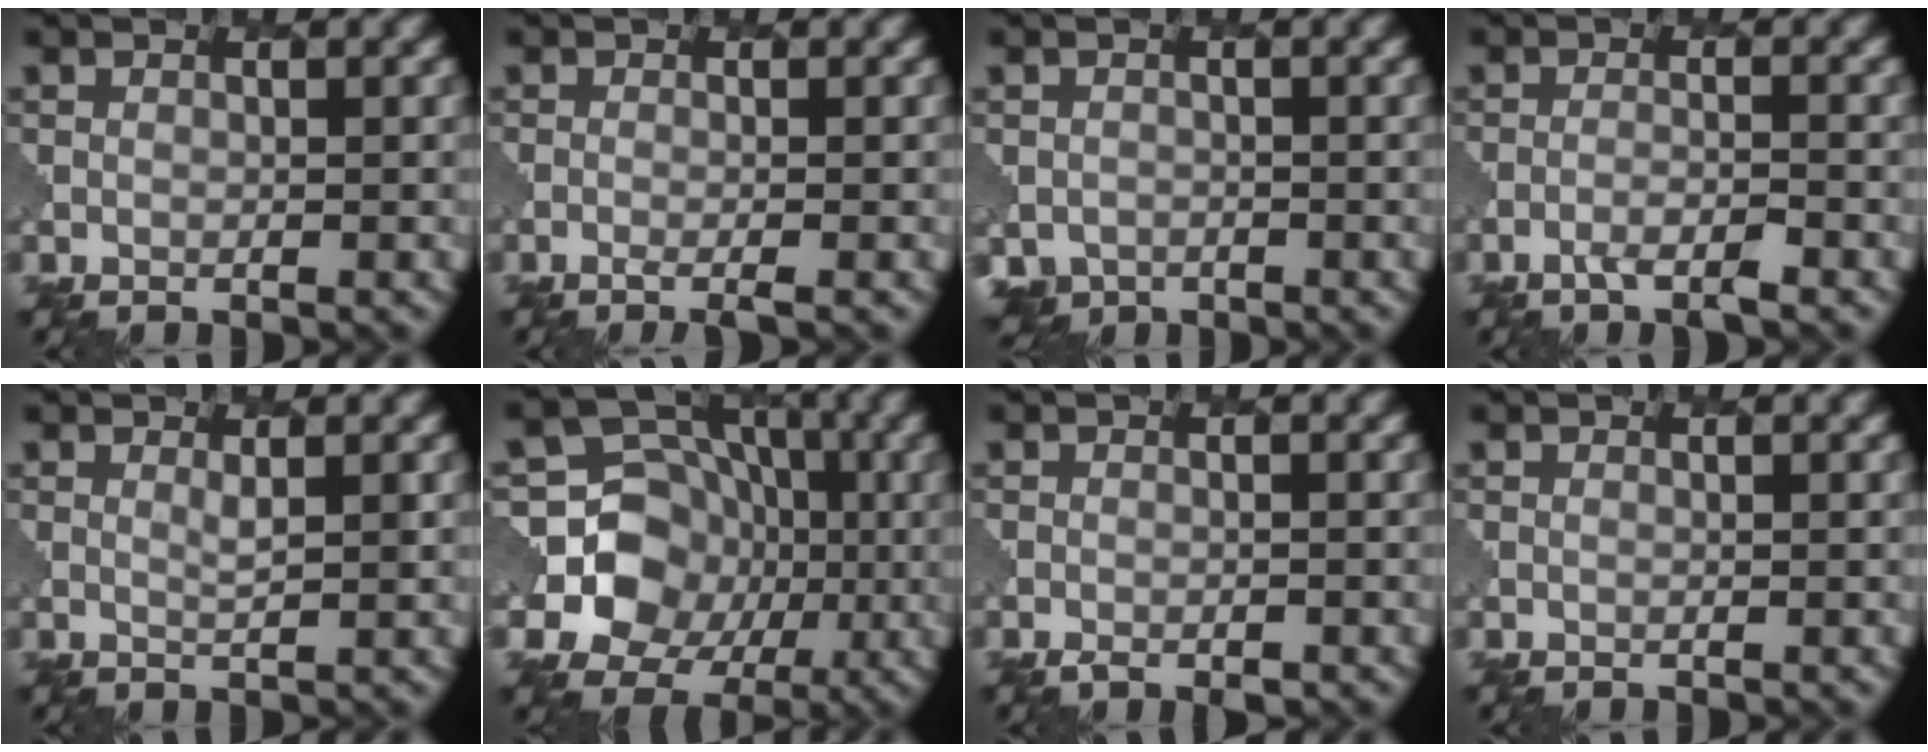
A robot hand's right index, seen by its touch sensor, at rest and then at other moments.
{"total": 1.8, "force": [-0.7, 0.4, 1.5], "torque": [-0.020, -0.001, -0.018]}
{"total": 1.8, "force": [-1.2, 1.3, -0.1], "torque": [0.009, -0.013, -0.020]}
{"total": 1.9, "force": [-1.4, 0.3, 1.3], "torque": [-0.023, 0.001, -0.033]}
{"total": 0.8, "force": [0.6, 0.0, 0.5], "torque": [-0.012, -0.002, 0.011]}
{"total": 9.0, "force": [-0.4, 8.4, 3.3], "torque": [-0.050, 0.009, -0.027]}
{"total": 1.5, "force": [-1.2, 0.5, 0.7], "torque": [-0.016, -0.002, -0.017]}
{"total": 0.0}